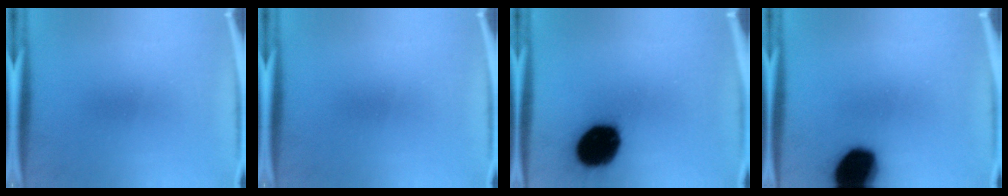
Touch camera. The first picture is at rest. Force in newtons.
{"total": 0.0}
{"total": 19.1}
{"total": 16.5}